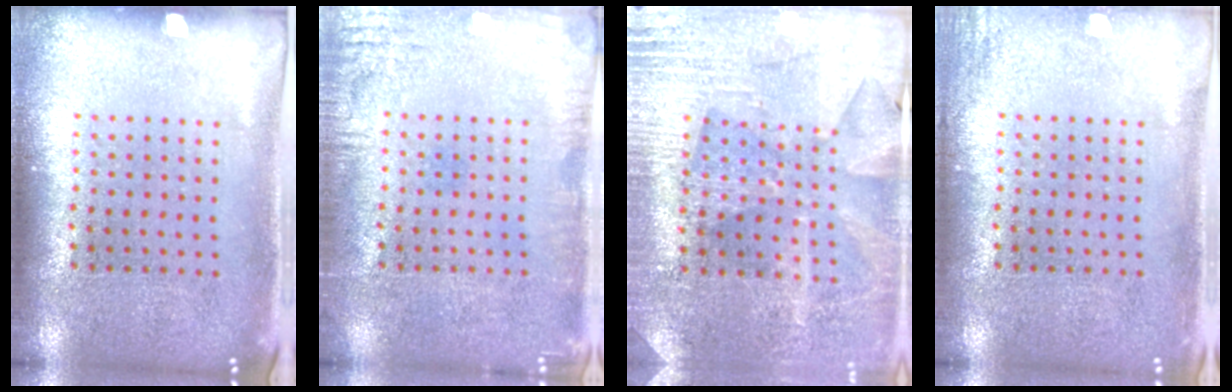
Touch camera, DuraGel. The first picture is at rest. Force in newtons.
{"total": 2.3, "press": 2.3, "slide": 0.3}
{"total": 2.9, "press": 2.8, "slide": 0.5}
{"total": 1.2, "press": 1.2, "slide": 0.1}